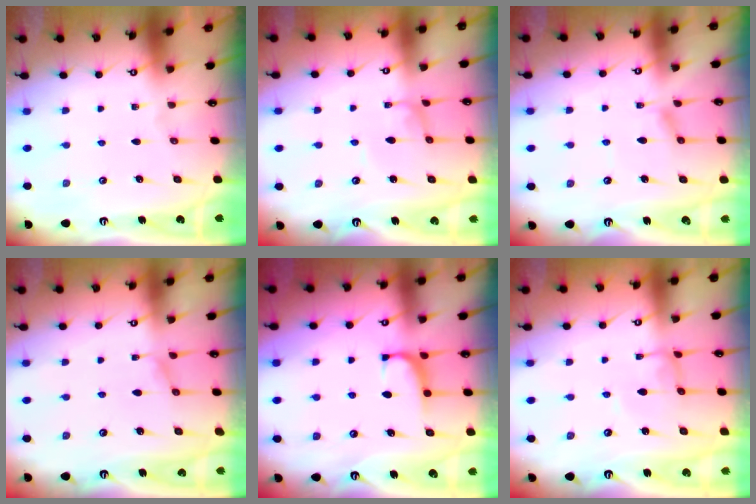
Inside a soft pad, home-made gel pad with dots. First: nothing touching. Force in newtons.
{"total": 1.5, "press": 1.4, "slide": 0.1}
{"total": 1.4, "press": 1.3, "slide": 0.5}
{"total": 1.0, "press": 0.8, "slide": 0.7}
{"total": 0.8, "press": 0.6, "slide": 0.6}
{"total": 1.3, "press": 1.2, "slide": 0.3}